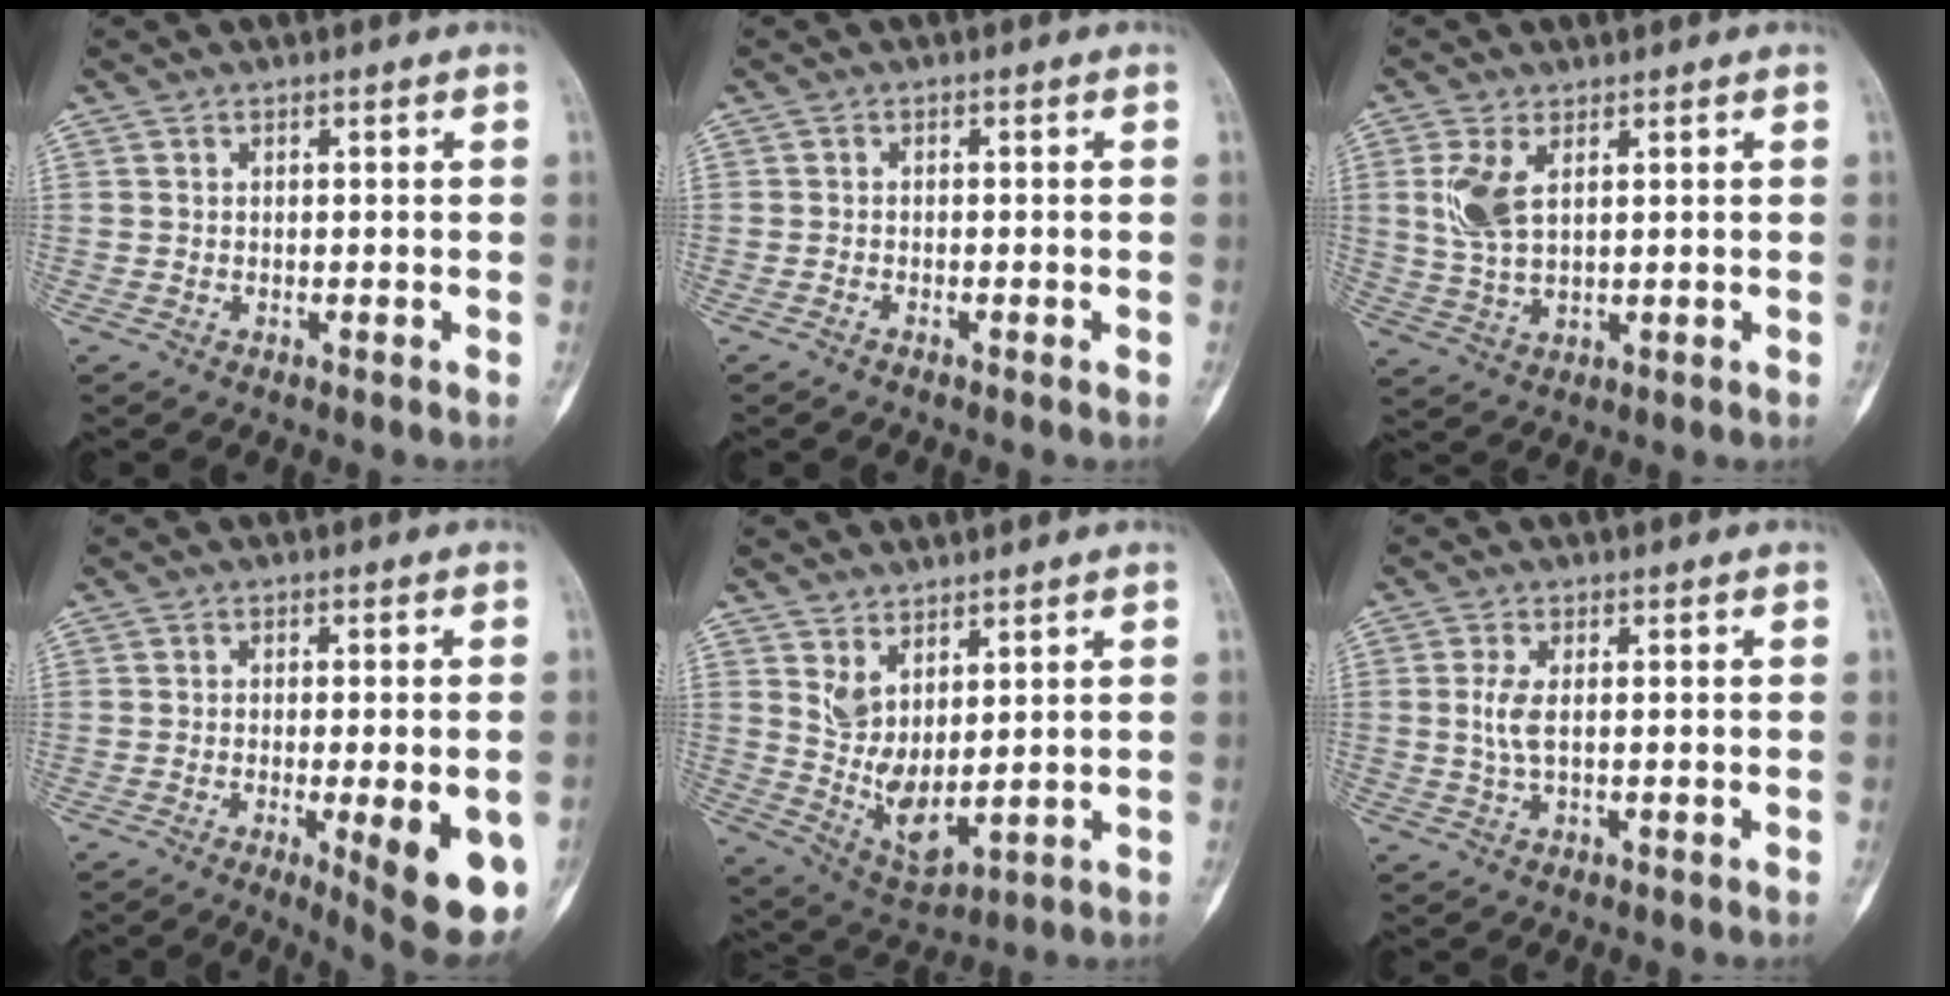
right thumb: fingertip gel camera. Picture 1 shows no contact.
{"total": 0.7, "force": [-0.5, 0.2, 0.3], "torque": [-0.006, 0.000, -0.012]}
{"total": 6.6, "force": [2.1, 3.1, 5.4], "torque": [-0.124, -0.008, 0.051]}
{"total": 12.2, "force": [-3.8, 3.0, 11.2], "torque": [-0.129, -0.012, -0.041]}
{"total": 7.8, "force": [3.4, 3.4, 6.1], "torque": [-0.108, -0.040, 0.084]}
{"total": 3.2, "force": [0.3, 1.1, 3.0], "torque": [-0.078, 0.000, 0.009]}